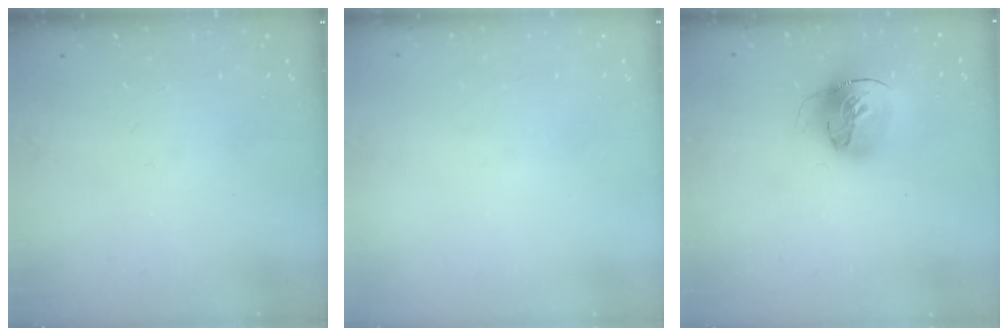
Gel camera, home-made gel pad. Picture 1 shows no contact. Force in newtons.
{"total": 0.9, "press": 0.9, "slide": 0.1}
{"total": 16.4, "press": 16.4, "slide": 1.6}